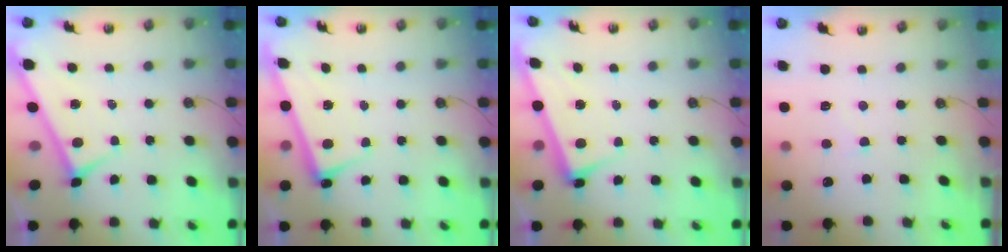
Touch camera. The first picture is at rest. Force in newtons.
{"total": 2.6, "press": 2.5, "slide": 0.9}
{"total": 2.6, "press": 2.5, "slide": 0.7}
{"total": 4.6, "press": 4.6, "slide": 0.5}